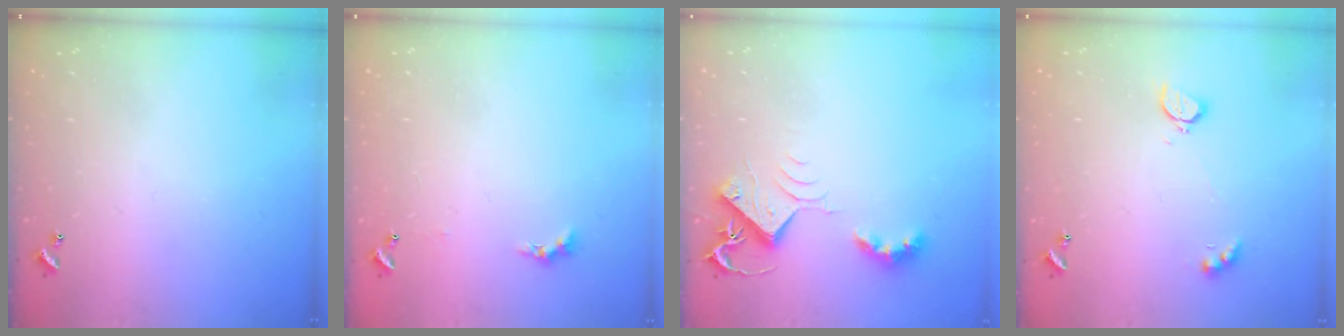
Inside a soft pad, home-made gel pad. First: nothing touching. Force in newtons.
{"total": 0.6, "press": 0.4, "slide": 0.5}
{"total": 7.1, "press": 7.1, "slide": 1.0}
{"total": 2.8, "press": 2.7, "slide": 0.6}